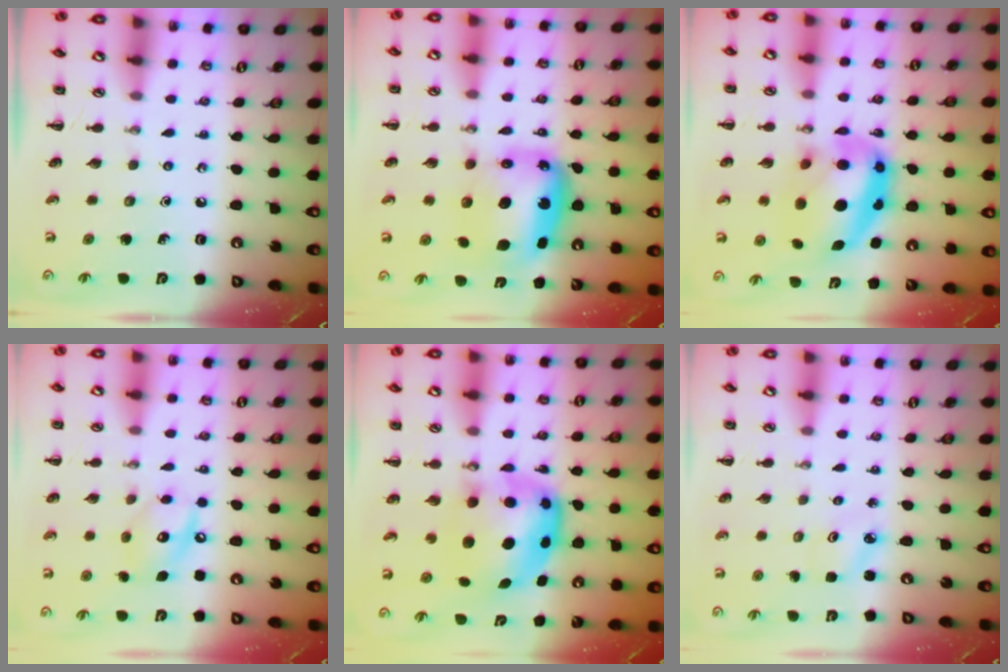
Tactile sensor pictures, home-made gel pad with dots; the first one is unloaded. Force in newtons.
{"total": 9.4, "press": 9.0, "slide": 2.8}
{"total": 15.1, "press": 14.7, "slide": 3.6}
{"total": 9.7, "press": 9.7, "slide": 1.2}
{"total": 8.5, "press": 8.3, "slide": 2.0}
{"total": 2.4, "press": 2.3, "slide": 0.7}